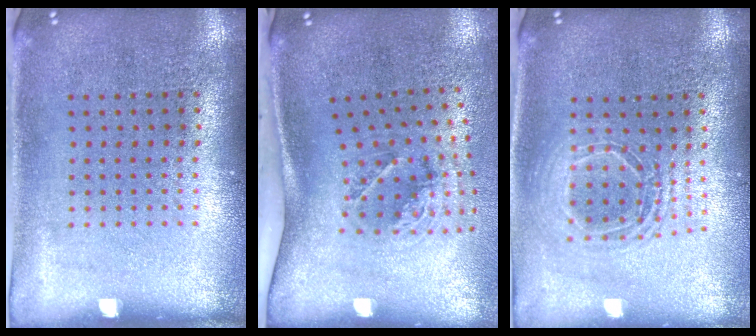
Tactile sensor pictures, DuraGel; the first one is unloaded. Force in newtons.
{"total": 1.9, "press": 1.2, "slide": 1.5}
{"total": 1.7, "press": 1.4, "slide": 0.9}